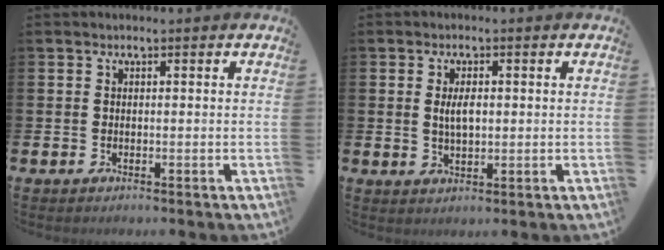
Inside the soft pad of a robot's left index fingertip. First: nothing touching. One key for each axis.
{"total": 3.0, "fx": 0.7, "fy": 1.4, "fz": 2.5, "tx": -0.042, "ty": 0.003, "tz": 0.007}